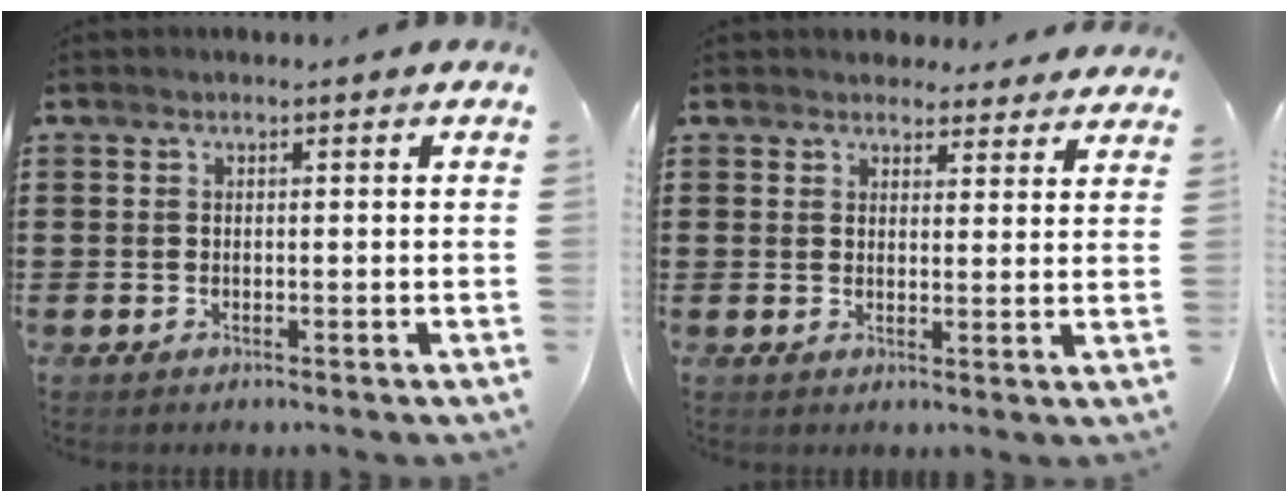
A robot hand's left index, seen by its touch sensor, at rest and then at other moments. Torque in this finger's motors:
{"motor_torque": [1.27, -0.87, 0.35, 0.06]}